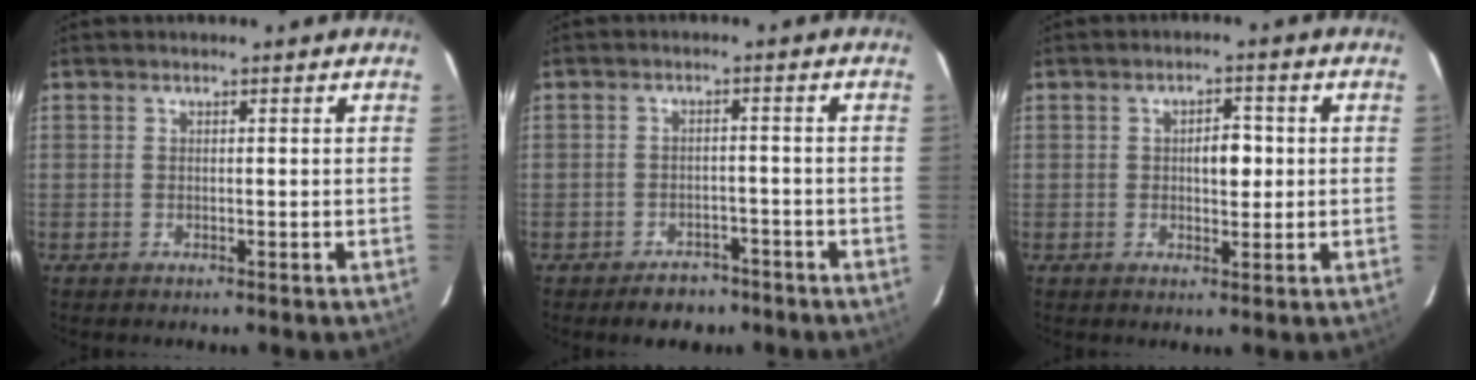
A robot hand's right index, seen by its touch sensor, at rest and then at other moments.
{"total": 4.3, "force": [-3.2, 2.5, 1.4], "torque": [-0.022, 0.005, -0.042]}
{"total": 3.8, "force": [0.2, 1.8, 3.3], "torque": [-0.050, 0.006, 0.007]}